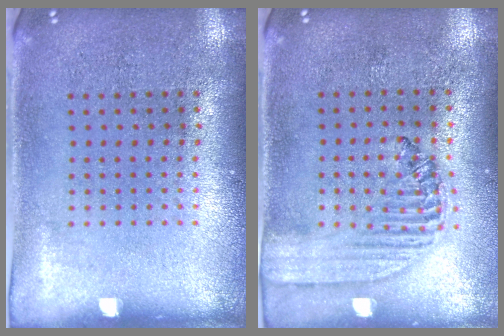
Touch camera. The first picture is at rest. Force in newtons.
{"total": 1.5, "press": 1.4, "slide": 0.5}